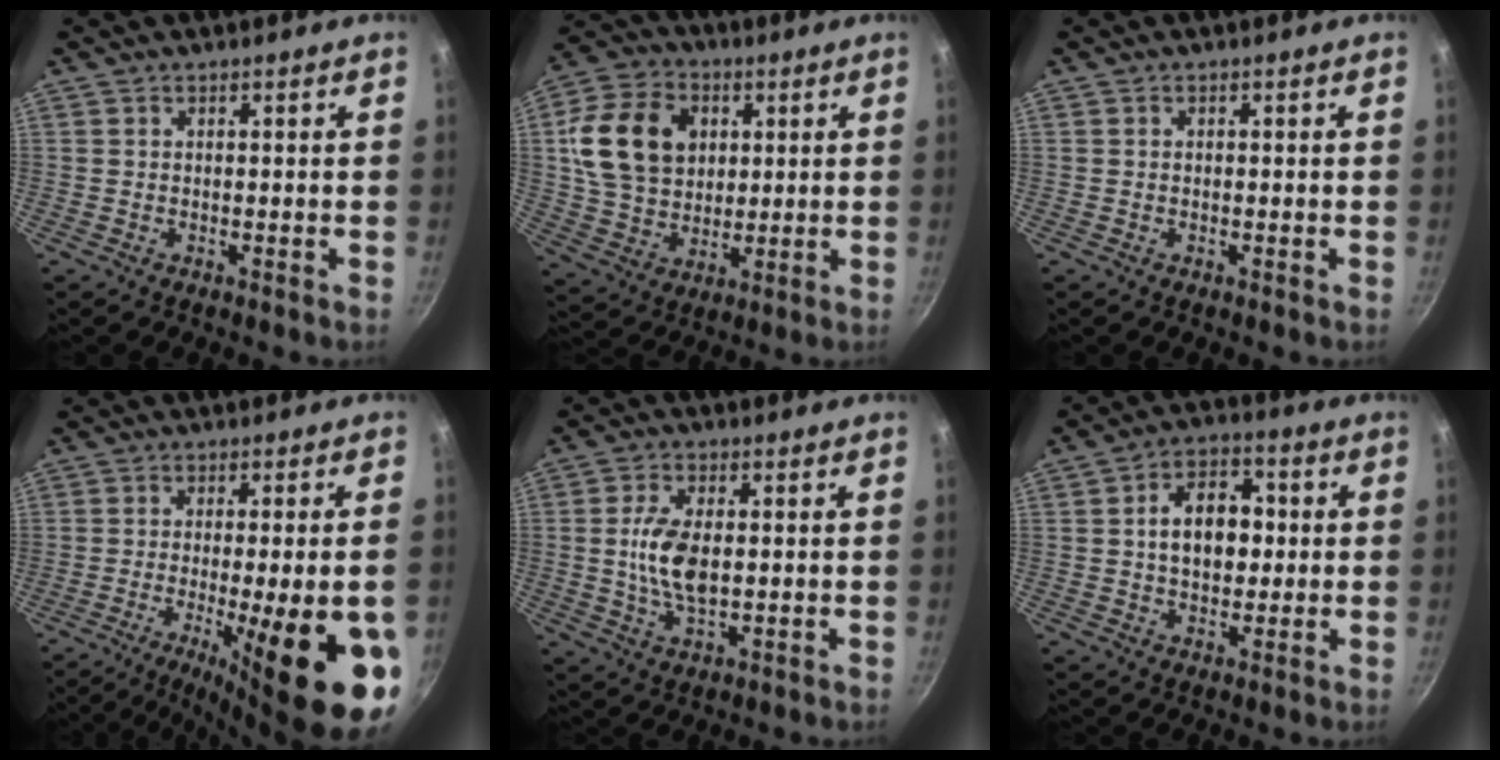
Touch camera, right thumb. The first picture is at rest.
{"total": 17.4, "force": [4.0, 13.2, 10.7], "torque": [-0.174, 0.000, 0.070]}
{"total": 0.0}
{"total": 21.2, "force": [-6.7, 5.0, 19.5], "torque": [-0.253, -0.005, -0.085]}
{"total": 9.0, "force": [0.3, 4.7, 7.7], "torque": [-0.147, 0.001, 0.005]}
{"total": 11.0, "force": [0.9, 7.6, 7.9], "torque": [-0.088, 0.018, 0.005]}